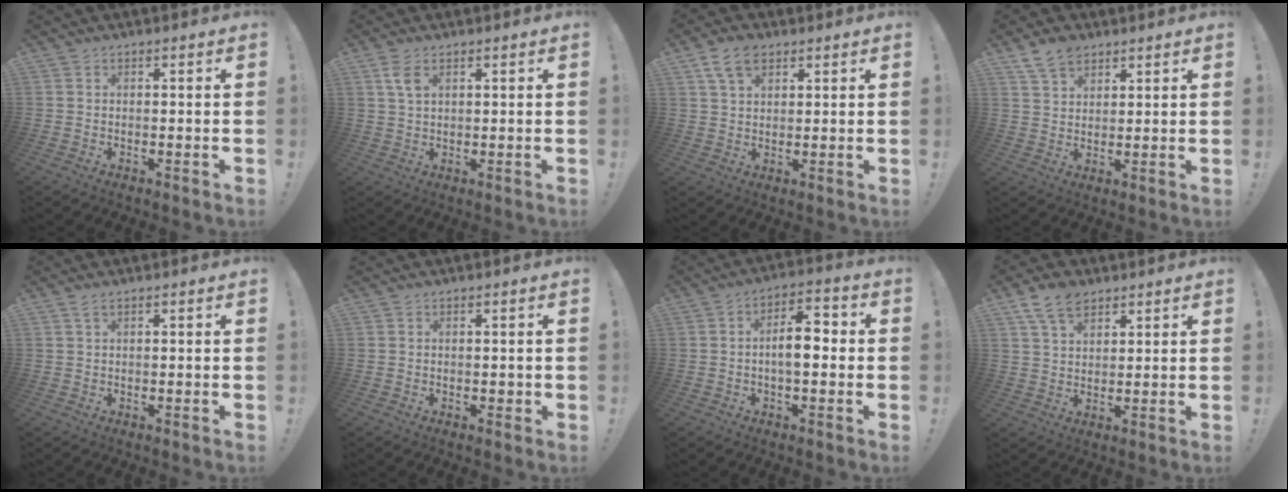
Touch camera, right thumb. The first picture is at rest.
{"total": 4.8, "force": [2.2, 2.5, 3.4], "torque": [-0.069, -0.002, 0.042]}
{"total": 7.4, "force": [4.1, 4.4, 4.4], "torque": [-0.075, -0.007, 0.078]}
{"total": 7.1, "force": [5.0, 4.3, 2.8], "torque": [-0.052, -0.018, 0.097]}
{"total": 1.8, "force": [1.0, 0.6, 1.3], "torque": [-0.033, 0.004, 0.019]}
{"total": 0.8, "force": [0.0, 0.7, 0.4], "torque": [-0.008, 0.003, 0.000]}
{"total": 8.9, "force": [-1.0, 4.2, 7.8], "torque": [-0.127, 0.013, -0.021]}
{"total": 8.8, "force": [5.6, 5.1, 4.4], "torque": [-0.074, -0.019, 0.108]}